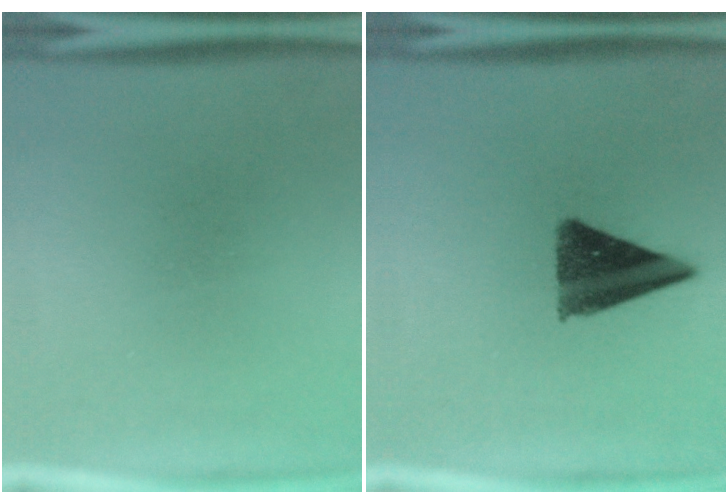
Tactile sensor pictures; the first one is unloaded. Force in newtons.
{"total": 11.2}